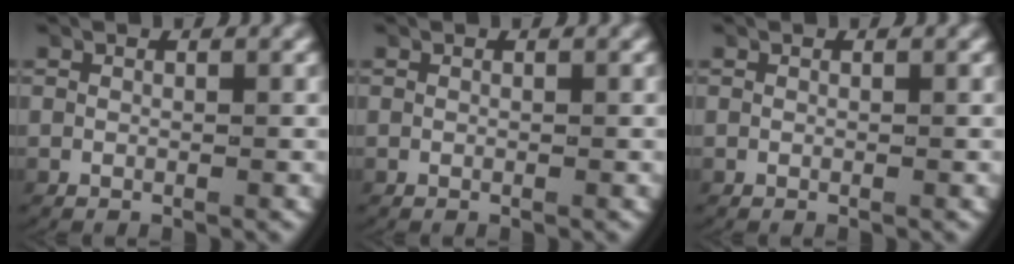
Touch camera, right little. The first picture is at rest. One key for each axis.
{"total": 0.0}
{"total": 0.0}